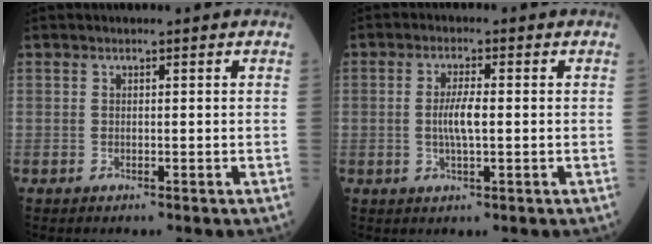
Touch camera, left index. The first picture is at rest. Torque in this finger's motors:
{"motor_torque": [0.76, -0.02, 0.18, 0.05]}